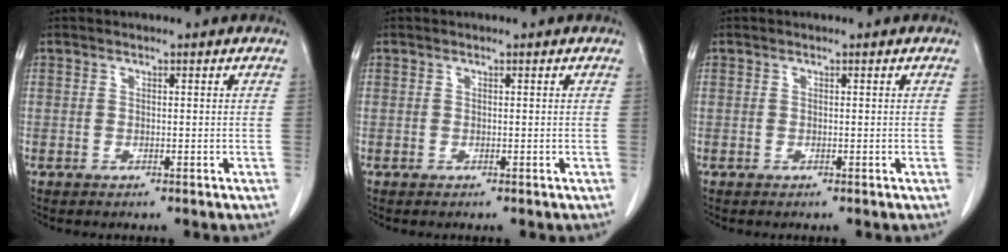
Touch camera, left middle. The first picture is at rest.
{"total": 0.0}
{"total": 0.0}